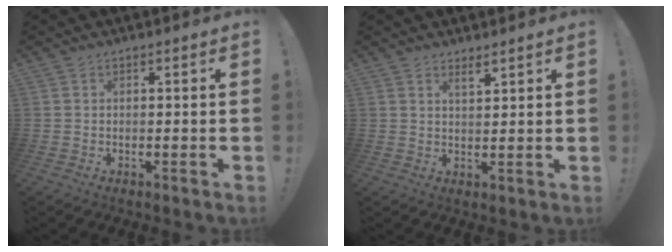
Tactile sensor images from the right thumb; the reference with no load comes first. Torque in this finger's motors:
{"motor_torque": [0.07, 0.05, 0.10, -0.03, 0.01]}